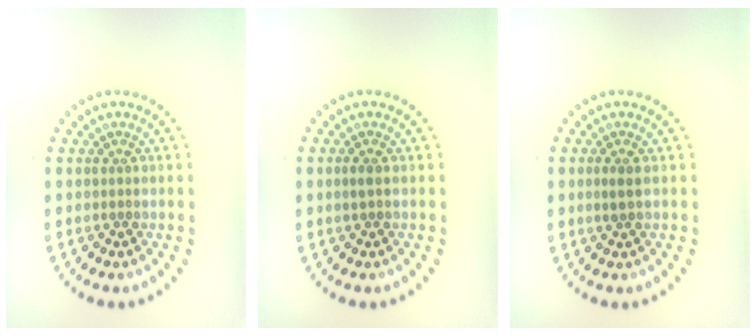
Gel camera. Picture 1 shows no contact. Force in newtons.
{"total": 0.8, "press": 0.7, "slide": 0.3}
{"total": 1.1, "press": 1.0, "slide": 0.5}